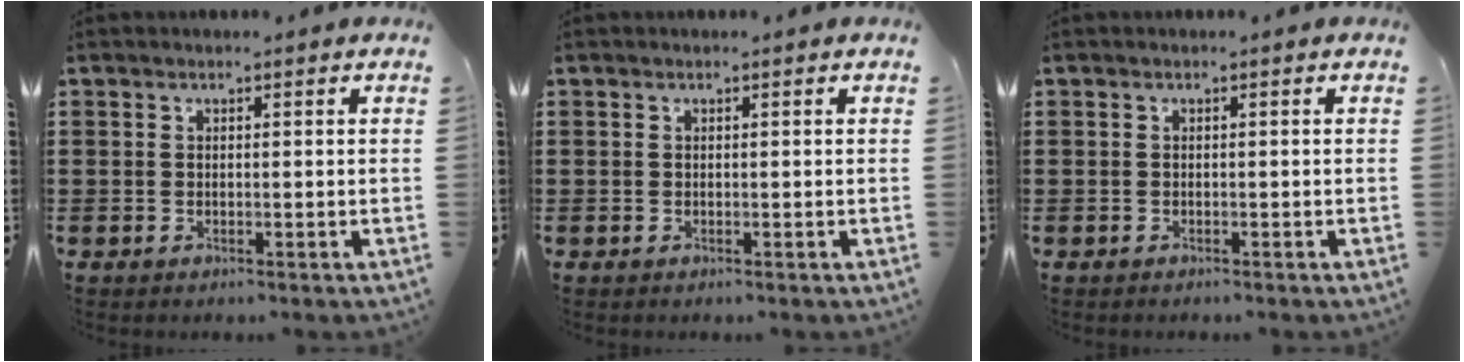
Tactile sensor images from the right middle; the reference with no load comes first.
{"total": 0.0}
{"total": 0.0}